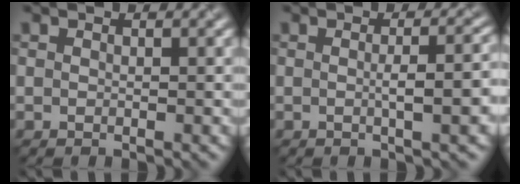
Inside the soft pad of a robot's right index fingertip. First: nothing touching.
{"total": 4.9, "force": [-0.4, 1.6, 4.7], "torque": [-0.046, 0.006, -0.003]}